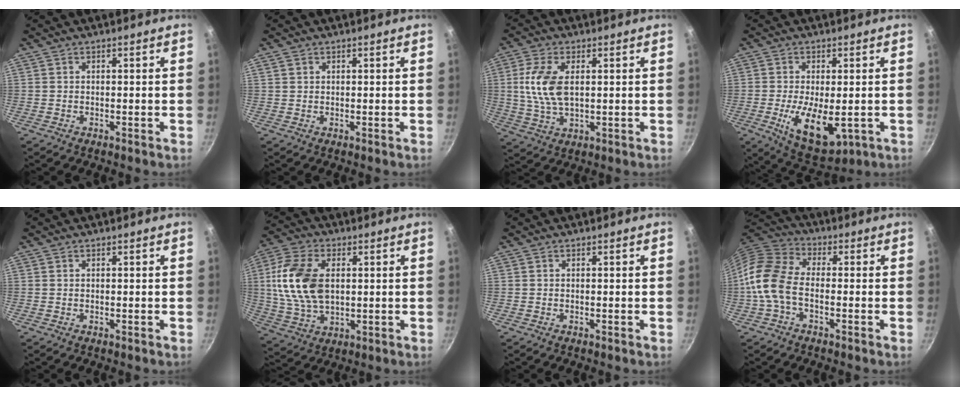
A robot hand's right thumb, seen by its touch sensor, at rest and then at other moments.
{"total": 0.9, "force": [0.5, 0.7, 0.3], "torque": [-0.003, 0.001, 0.008]}
{"total": 9.4, "force": [1.3, 4.9, 7.9], "torque": [-0.159, -0.001, 0.026]}
{"total": 11.2, "force": [-2.2, 5.4, 9.6], "torque": [-0.152, -0.012, -0.021]}
{"total": 0.0}
{"total": 15.1, "force": [1.9, 9.4, 11.7], "torque": [-0.219, 0.000, 0.035]}
{"total": 0.0}
{"total": 10.3, "force": [-2.4, 6.3, 7.8], "torque": [-0.153, 0.036, -0.069]}